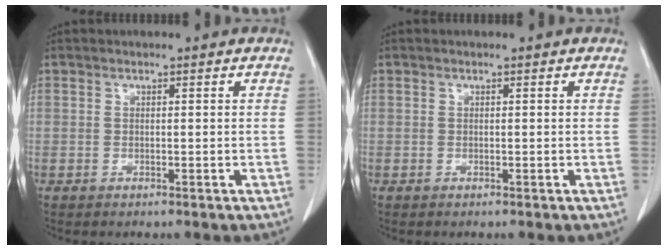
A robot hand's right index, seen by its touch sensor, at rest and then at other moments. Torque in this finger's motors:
{"motor_torque": [0.00, 0.00, 0.00, 0.00]}